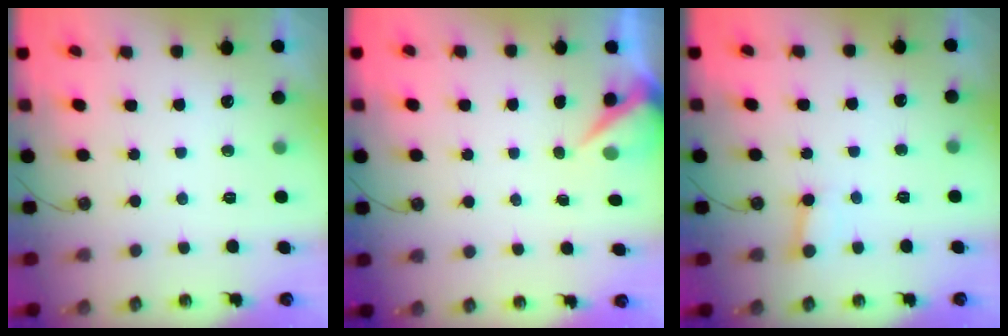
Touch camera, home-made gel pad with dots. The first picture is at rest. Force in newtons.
{"total": 4.5, "press": 4.5, "slide": 0.5}
{"total": 2.6, "press": 2.6, "slide": 0.3}